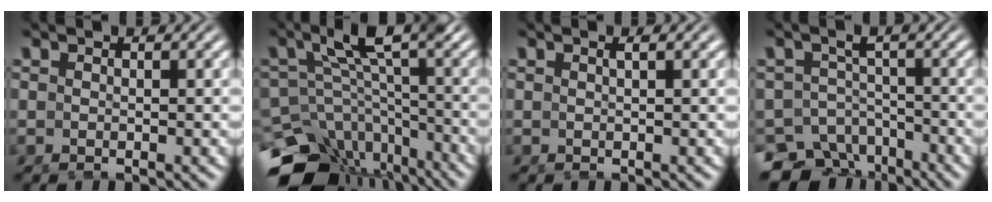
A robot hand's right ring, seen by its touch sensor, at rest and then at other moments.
{"total": 12.2, "force": [-5.7, 7.7, 7.5], "torque": [-0.133, -0.058, -0.075]}
{"total": 0.7, "force": [0.4, -0.3, 0.5], "torque": [-0.007, 0.006, 0.009]}
{"total": 11.1, "force": [-6.9, 7.9, 3.4], "torque": [-0.065, -0.047, -0.112]}